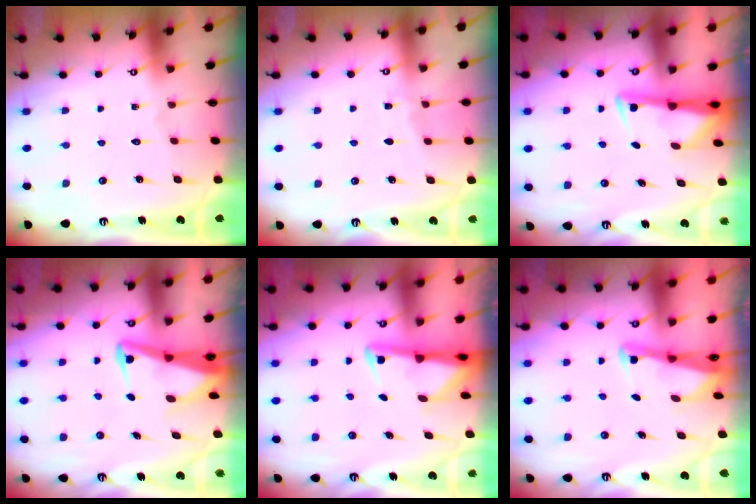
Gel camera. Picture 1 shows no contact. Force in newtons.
{"total": 2.9, "press": 2.9, "slide": 0.4}
{"total": 3.0, "press": 2.9, "slide": 0.5}
{"total": 4.4, "press": 4.3, "slide": 0.8}
{"total": 3.0, "press": 2.9, "slide": 0.7}
{"total": 2.6, "press": 2.6, "slide": 0.2}